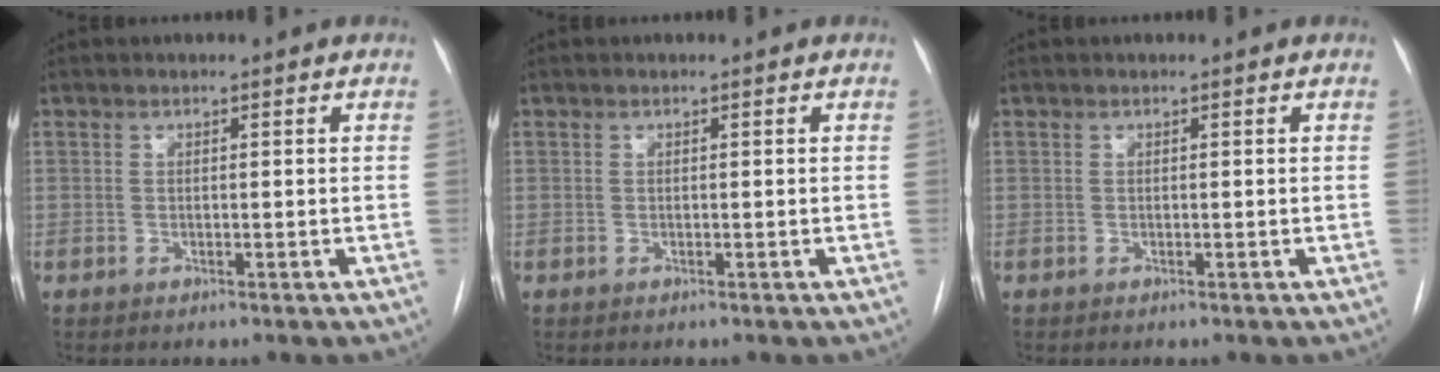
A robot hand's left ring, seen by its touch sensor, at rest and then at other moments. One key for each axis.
{"total": 0.0}
{"total": 0.0}